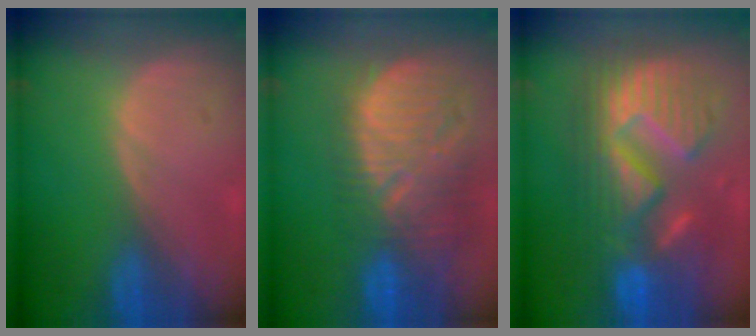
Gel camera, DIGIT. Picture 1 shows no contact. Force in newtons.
{"total": 13.0, "press": 11.4, "slide": 6.2}
{"total": 13.1, "press": 13.0, "slide": 1.4}